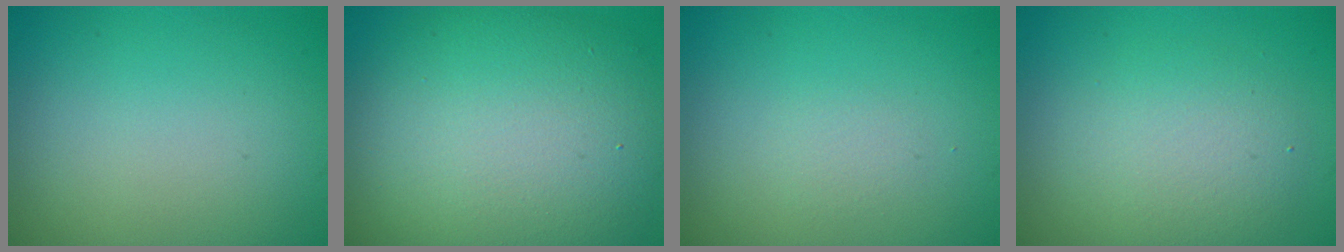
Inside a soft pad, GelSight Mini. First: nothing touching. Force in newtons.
{"total": 12.4, "press": 12.3, "slide": 1.4}
{"total": 0.8, "press": 0.8, "slide": 0.1}
{"total": 3.8, "press": 3.8, "slide": 0.2}